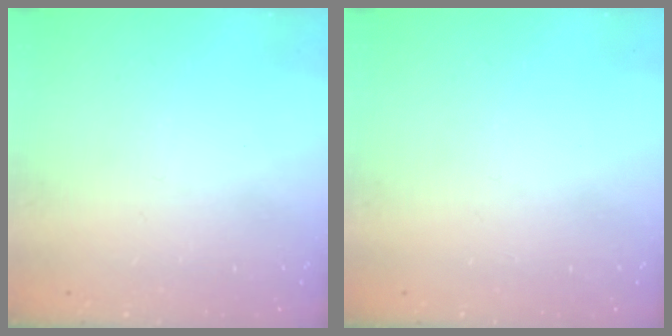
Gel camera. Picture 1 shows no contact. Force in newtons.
{"total": 0.0}